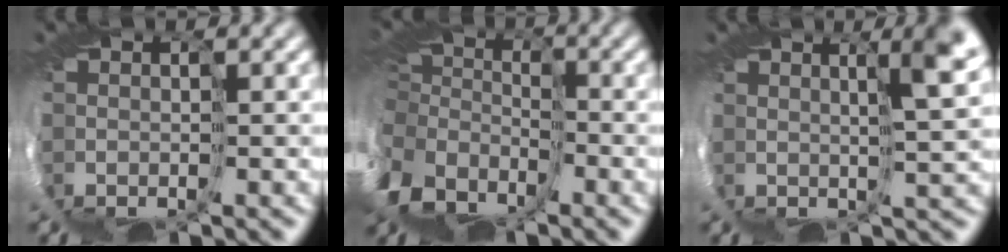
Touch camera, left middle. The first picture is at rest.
{"total": 9.6, "force": [-4.0, 6.9, 5.4], "torque": [-0.184, -0.028, -0.060]}
{"total": 5.8, "force": [2.6, 1.0, 5.1], "torque": [-0.062, 0.014, 0.033]}